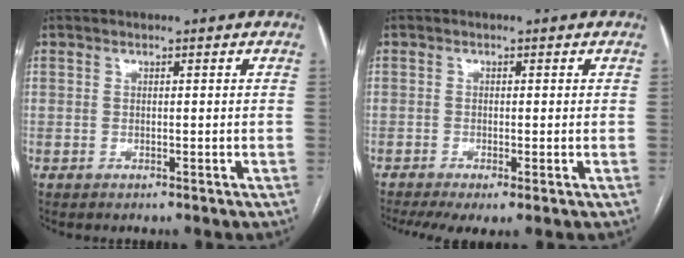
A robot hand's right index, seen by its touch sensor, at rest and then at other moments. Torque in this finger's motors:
{"motor_torque": [0.74, -0.85, 0.07, 0.04]}